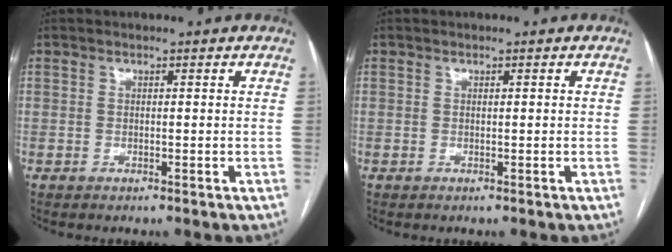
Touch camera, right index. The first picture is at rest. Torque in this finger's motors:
{"motor_torque": [-0.13, -0.08, -0.01, 0.00]}